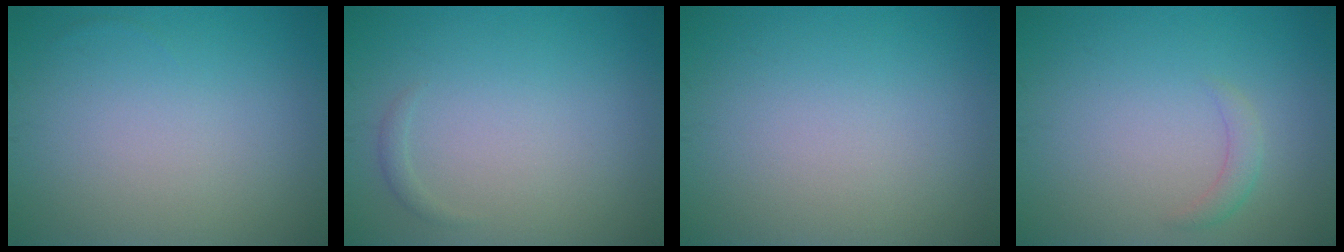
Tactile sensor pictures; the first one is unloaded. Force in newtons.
{"total": 0.6, "press": 0.6, "slide": 0.0}
{"total": 0.0}
{"total": 1.3, "press": 1.3, "slide": 0.1}